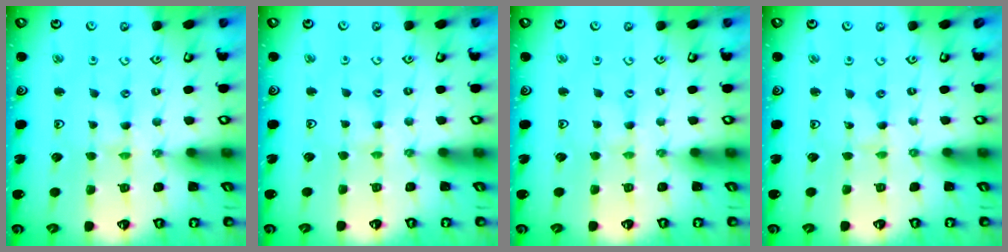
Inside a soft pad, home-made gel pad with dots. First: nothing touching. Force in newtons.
{"total": 2.4, "press": 2.4, "slide": 0.4}
{"total": 0.0}
{"total": 0.0}